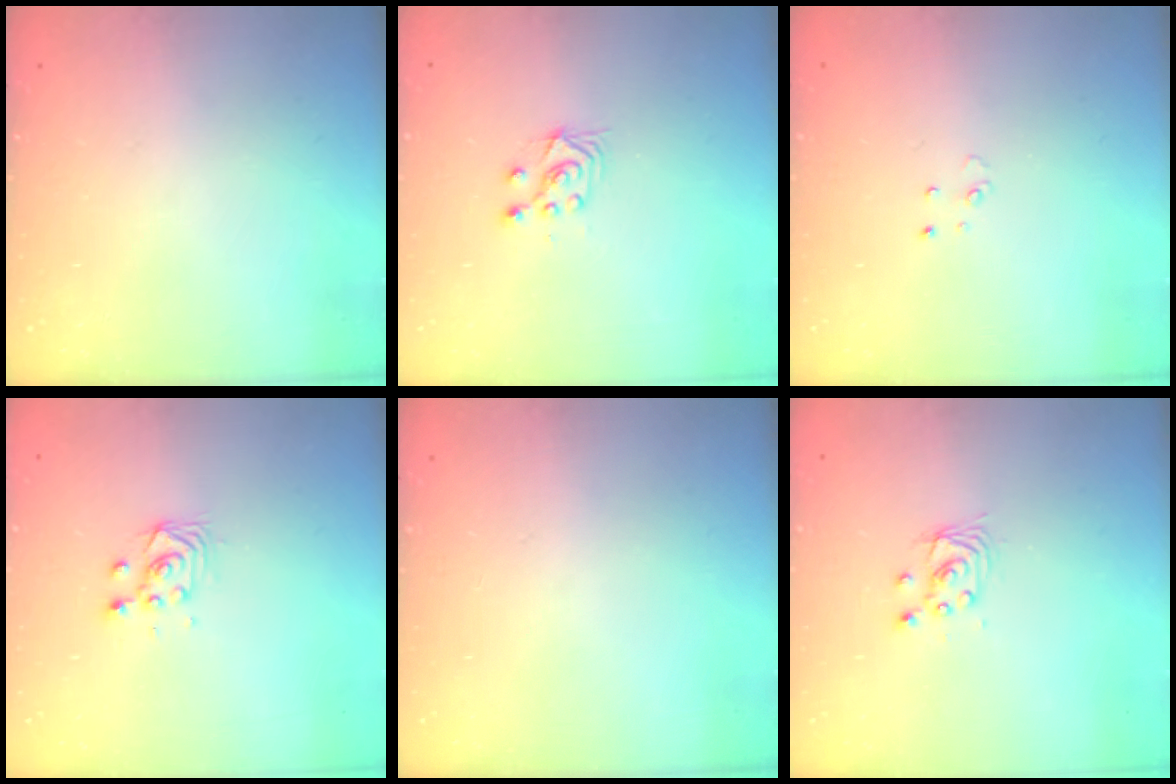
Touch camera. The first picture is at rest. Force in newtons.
{"total": 4.0, "press": 3.8, "slide": 1.1}
{"total": 2.5, "press": 2.5, "slide": 0.2}
{"total": 3.7, "press": 3.4, "slide": 1.4}
{"total": 0.0}
{"total": 2.9, "press": 2.9, "slide": 0.2}